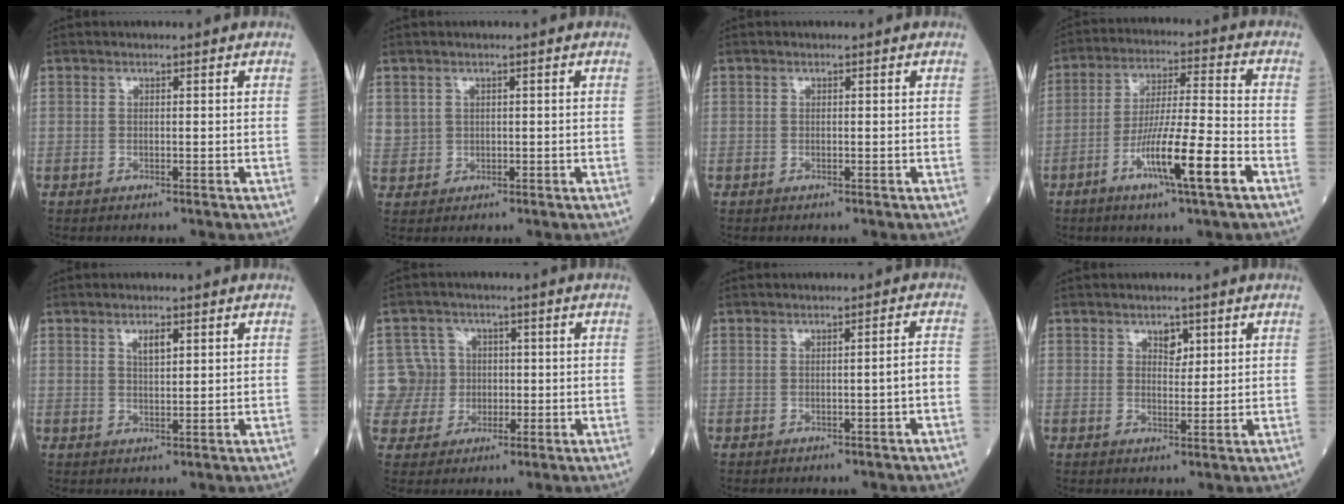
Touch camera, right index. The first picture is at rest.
{"total": 2.5, "force": [1.0, 2.3, 0.4], "torque": [-0.003, 0.009, 0.024]}
{"total": 0.0}
{"total": 11.0, "force": [-5.0, 0.0, 9.9], "torque": [-0.178, -0.007, -0.092]}
{"total": 2.4, "force": [1.2, 0.7, 2.0], "torque": [-0.036, 0.000, 0.023]}
{"total": 6.4, "force": [0.4, 6.4, -0.1], "torque": [0.014, 0.018, 0.010]}
{"total": 1.9, "force": [-0.9, -0.2, 1.7], "torque": [-0.021, 0.001, -0.015]}
{"total": 2.5, "force": [1.3, 1.4, 1.5], "torque": [-0.017, -0.001, 0.022]}